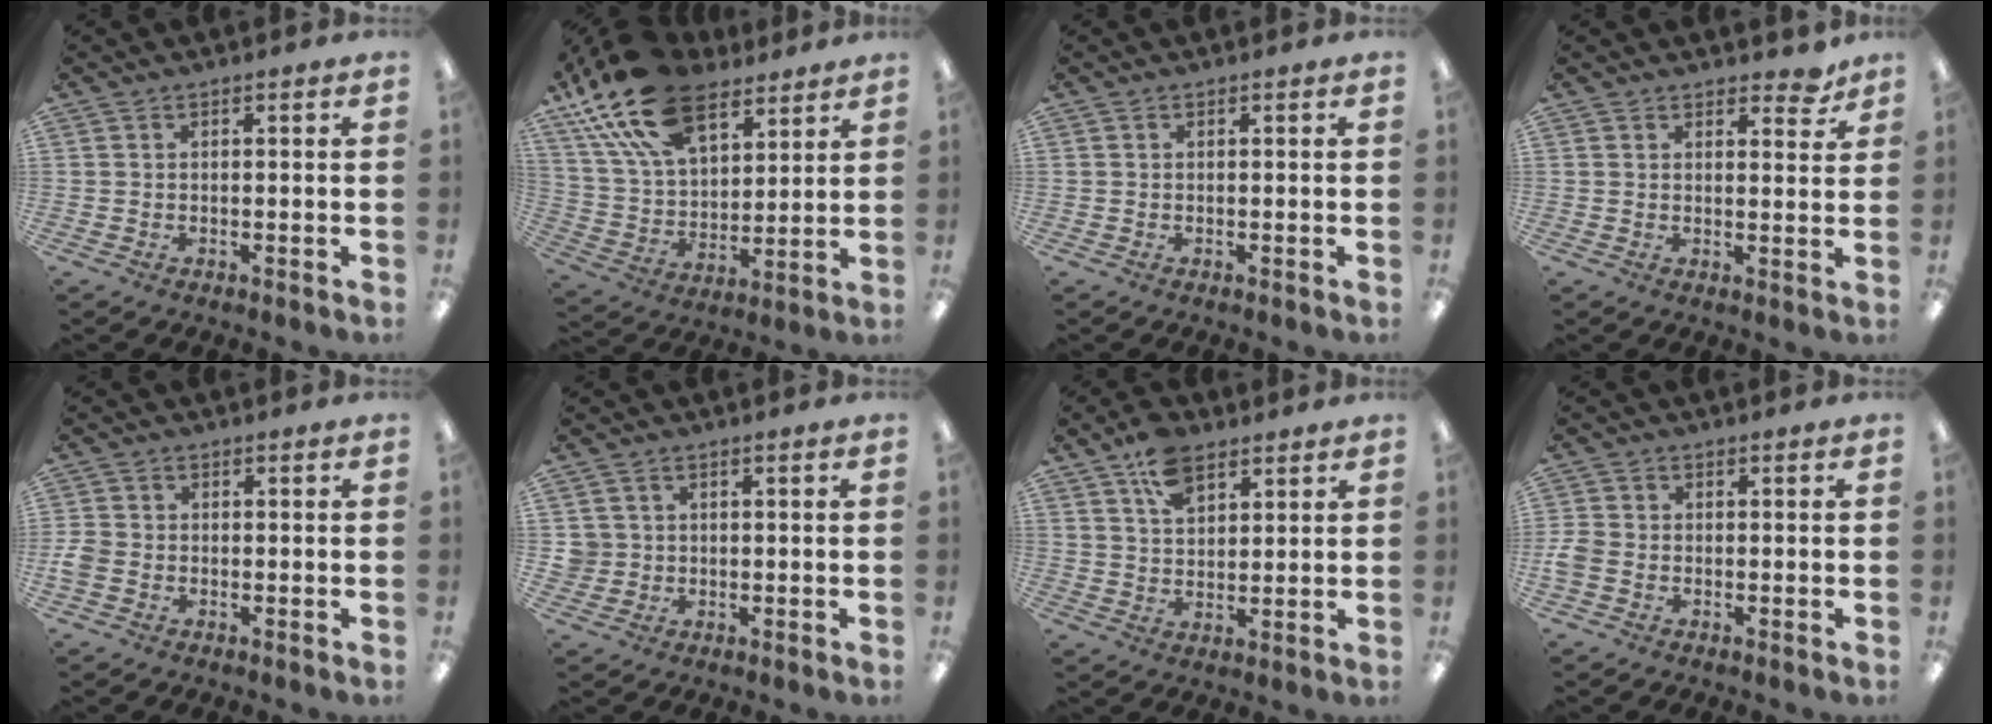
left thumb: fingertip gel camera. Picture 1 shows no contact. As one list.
[{"total": 21.6, "force": [13.8, 11.2, 12.4], "torque": [-0.251, -0.053, 0.253]}, {"total": 0.0}, {"total": 4.6, "force": [3.6, 2.0, 1.9], "torque": [-0.013, -0.018, 0.061]}, {"total": 3.3, "force": [-1.1, 2.6, 1.8], "torque": [-0.033, 0.007, -0.020]}, {"total": 3.1, "force": [0.3, 3.1, 0.1], "torque": [-0.002, 0.002, 0.003]}, {"total": 8.7, "force": [5.6, 4.9, 4.6], "torque": [-0.083, -0.019, 0.104]}, {"total": 3.5, "force": [-1.2, 2.6, 2.0], "torque": [-0.037, 0.007, -0.020]}]